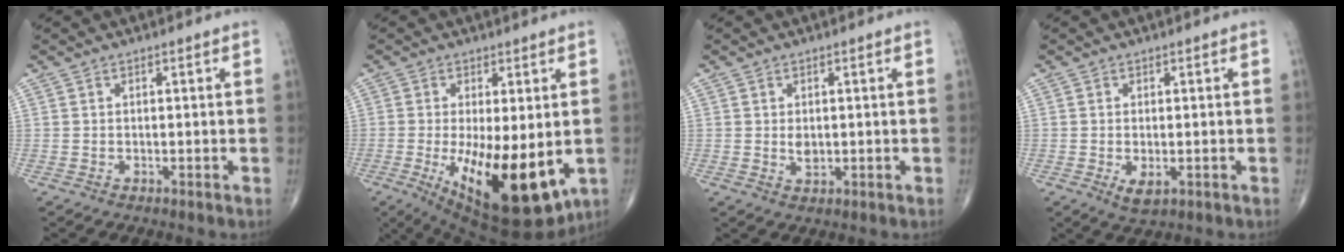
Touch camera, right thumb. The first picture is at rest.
{"total": 18.4, "force": [-4.1, 6.9, 16.5], "torque": [-0.245, -0.034, -0.039]}
{"total": 2.0, "force": [0.2, 1.3, 1.5], "torque": [-0.021, -0.006, 0.007]}
{"total": 3.1, "force": [-0.9, 1.4, 2.6], "torque": [-0.046, -0.008, -0.010]}